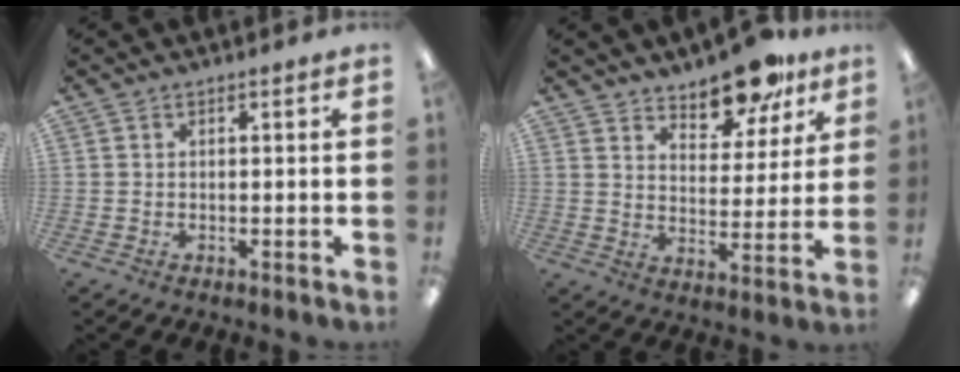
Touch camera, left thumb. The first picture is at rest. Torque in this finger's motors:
{"motor_torque": [0.37, 0.28, 0.29, -0.11, 0.05]}